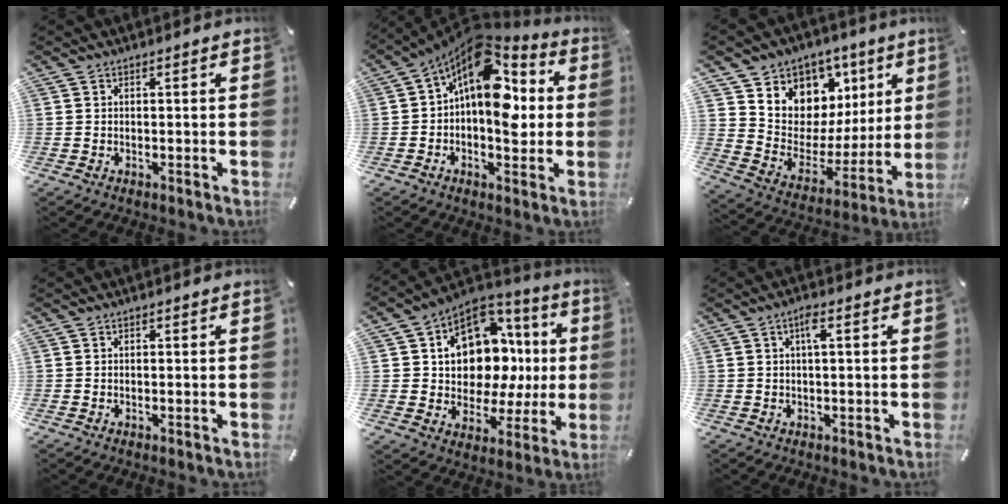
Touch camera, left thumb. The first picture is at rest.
{"total": 15.1, "force": [4.1, 8.9, 11.5], "torque": [-0.186, -0.052, 0.064]}
{"total": 9.2, "force": [4.9, 7.8, 0.5], "torque": [-0.005, -0.076, 0.093]}
{"total": 0.0}
{"total": 13.5, "force": [2.7, 10.8, 7.5], "torque": [-0.105, -0.041, 0.049]}
{"total": 2.8, "force": [0.6, 0.5, 2.7], "torque": [-0.054, 0.005, 0.009]}